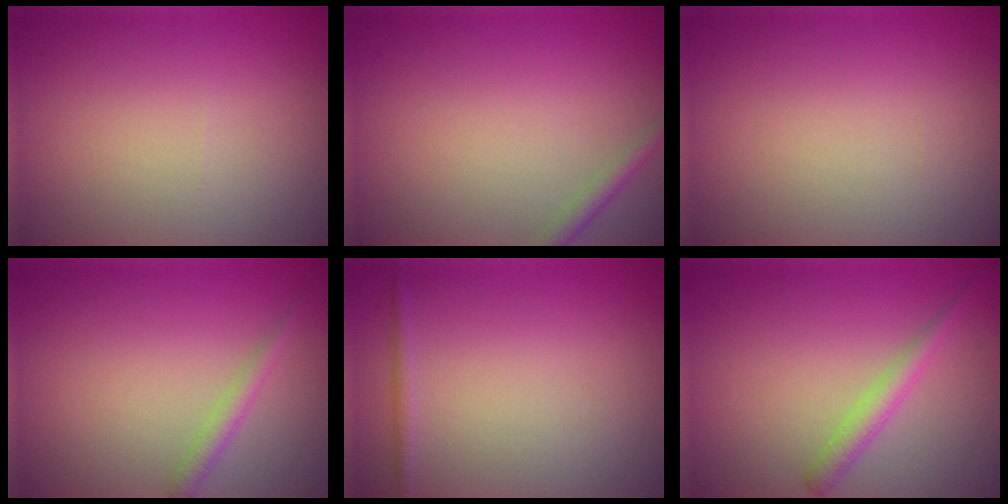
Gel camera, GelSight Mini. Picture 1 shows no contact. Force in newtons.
{"total": 1.3, "press": 1.3, "slide": 0.0}
{"total": 0.0}
{"total": 1.4, "press": 1.4, "slide": 0.0}
{"total": 0.8, "press": 0.8, "slide": 0.1}
{"total": 2.0, "press": 2.0, "slide": 0.1}